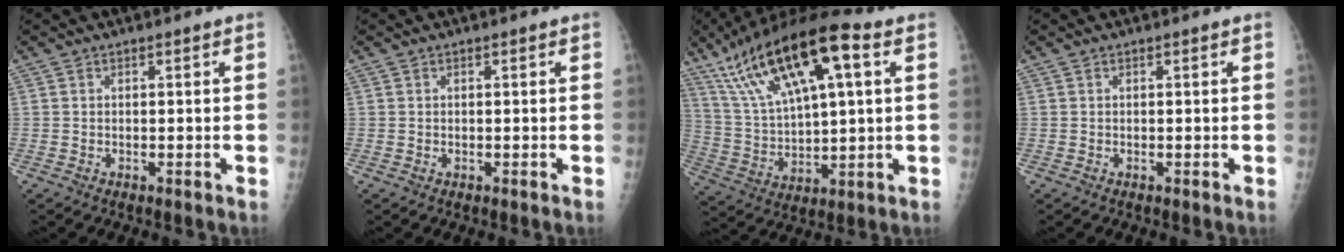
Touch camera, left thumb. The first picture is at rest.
{"total": 0.5, "force": [0.0, 0.4, 0.3], "torque": [0.000, 0.002, -0.002]}
{"total": 22.0, "force": [9.8, 7.5, 18.2], "torque": [-0.322, 0.003, 0.178]}
{"total": 0.0}